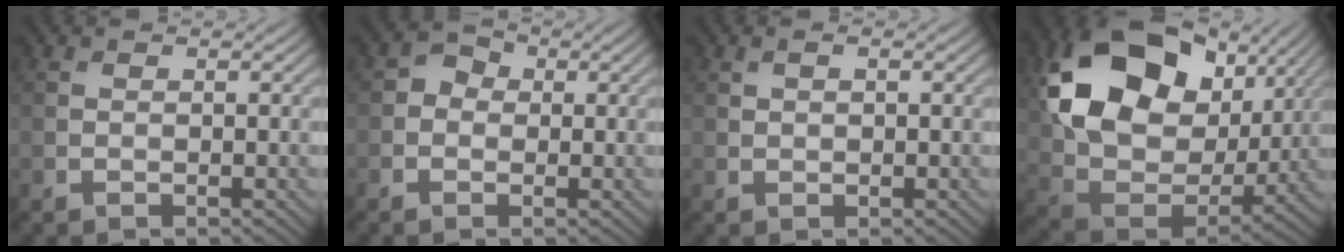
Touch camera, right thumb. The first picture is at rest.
{"total": 2.2, "force": [-0.2, 2.0, 1.0], "torque": [-0.014, 0.004, -0.011]}
{"total": 1.2, "force": [0.5, 0.6, 0.9], "torque": [-0.021, 0.001, 0.011]}
{"total": 17.8, "force": [6.7, 12.3, 11.0], "torque": [-0.238, -0.004, 0.134]}